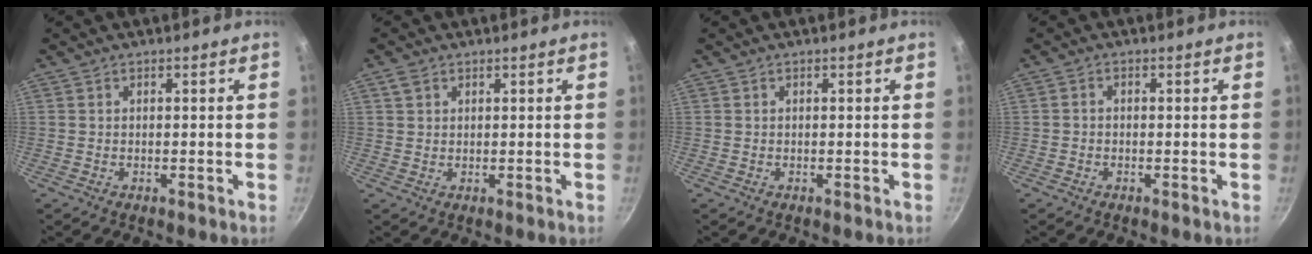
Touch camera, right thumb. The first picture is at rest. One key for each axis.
{"total": 2.2, "fx": 1.1, "fy": 1.6, "fz": 1.0, "tx": -0.014, "ty": -0.001, "tz": 0.021}
{"total": 0.0}
{"total": 1.0, "fx": -0.4, "fy": 0.7, "fz": 0.6, "tx": -0.013, "ty": 0.006, "tz": -0.010}